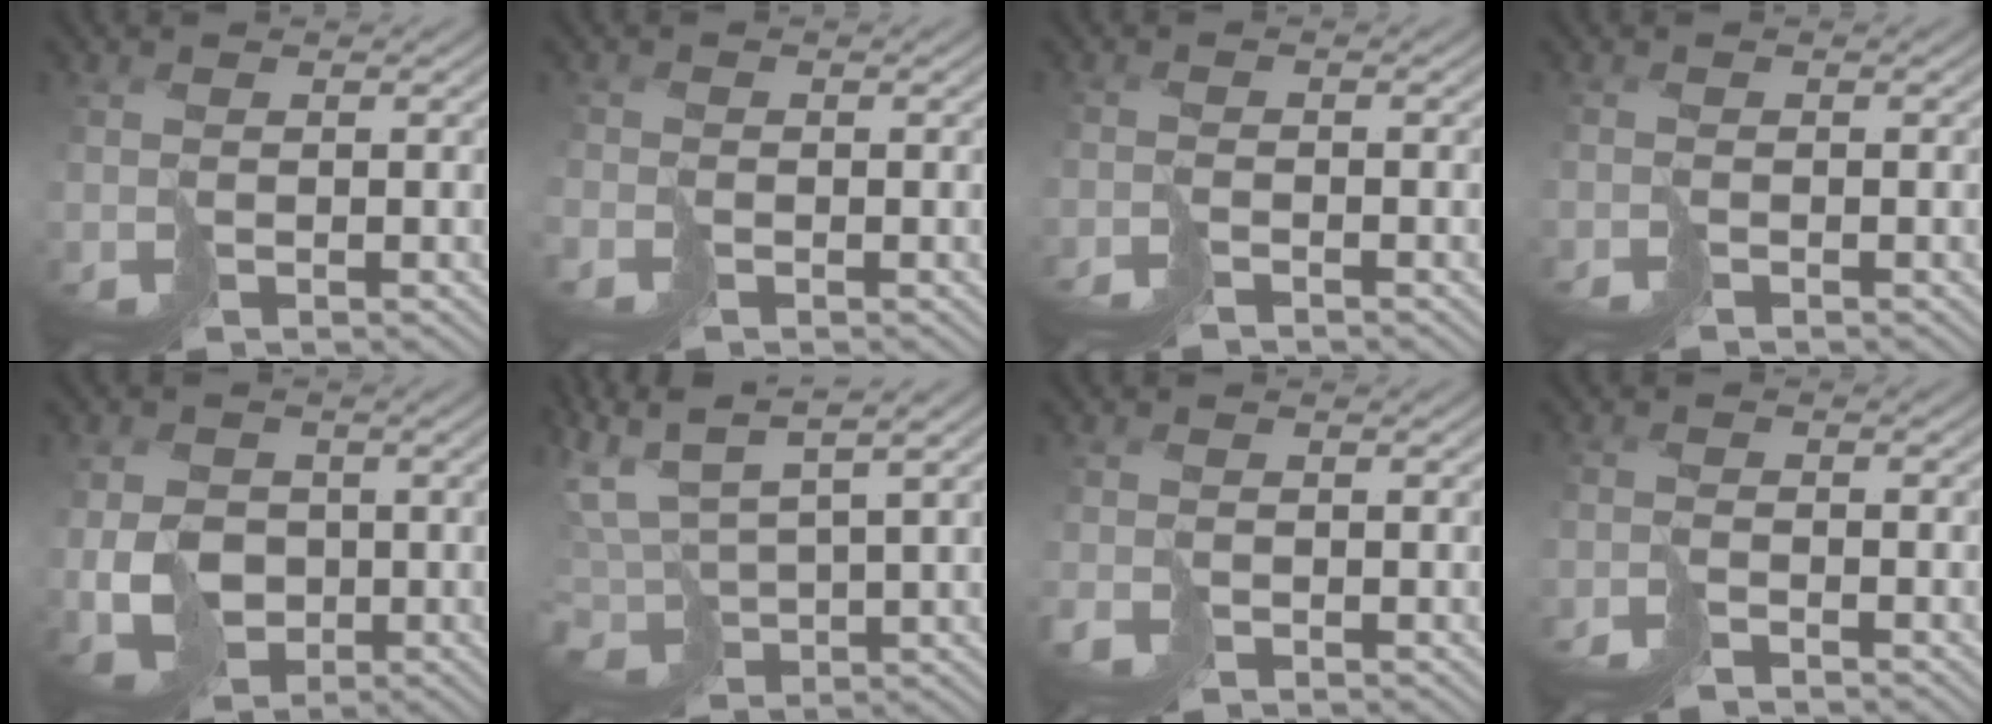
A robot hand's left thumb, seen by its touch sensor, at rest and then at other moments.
{"total": 1.6, "force": [-1.3, 0.9, 0.3], "torque": [-0.014, -0.008, -0.030]}
{"total": 1.6, "force": [-1.5, 0.2, 0.5], "torque": [-0.012, -0.004, -0.036]}
{"total": 0.7, "force": [-0.7, 0.0, 0.0], "torque": [-0.003, -0.003, -0.019]}
{"total": 5.1, "force": [-0.1, 4.6, 2.2], "torque": [-0.054, -0.016, 0.002]}
{"total": 7.5, "force": [5.2, 2.3, 4.8], "torque": [-0.123, 0.023, 0.107]}
{"total": 1.3, "force": [-1.1, 0.6, 0.2], "torque": [-0.012, -0.007, -0.027]}
{"total": 2.3, "force": [-2.1, 0.4, 0.9], "torque": [-0.020, -0.005, -0.049]}